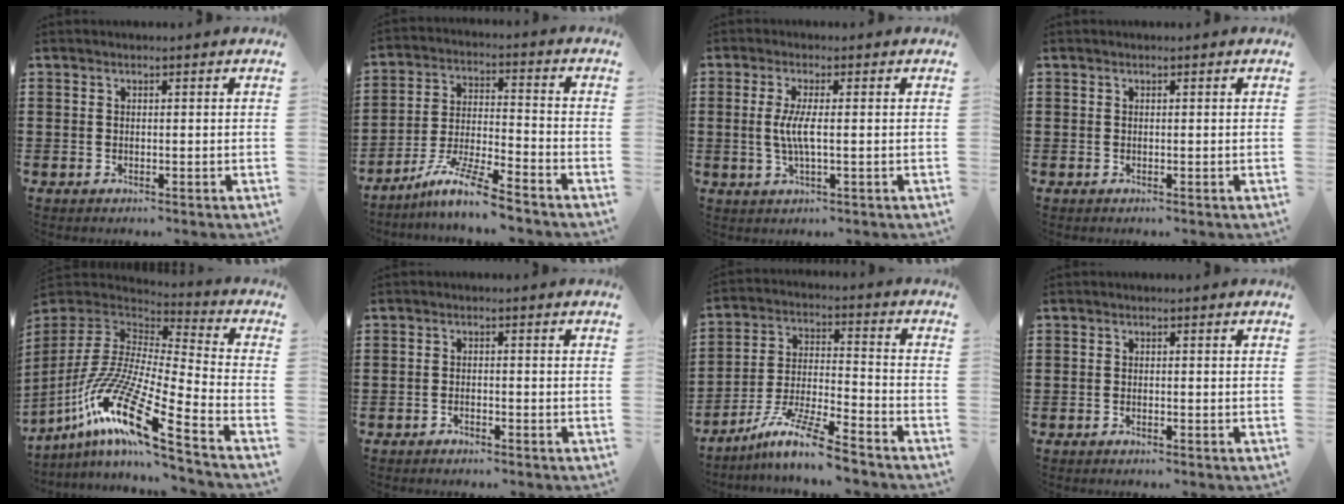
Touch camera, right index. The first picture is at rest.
{"total": 9.3, "force": [-7.8, 0.2, 5.0], "torque": [-0.102, 0.002, -0.154]}
{"total": 4.1, "force": [-0.2, 0.3, 4.1], "torque": [-0.095, -0.012, -0.012]}
{"total": 0.0}
{"total": 15.7, "force": [-9.6, 2.0, 12.3], "torque": [-0.272, -0.011, -0.191]}
{"total": 1.2, "force": [-1.2, 0.1, 0.3], "torque": [-0.010, -0.004, -0.023]}
{"total": 10.3, "force": [-8.6, 0.5, 5.7], "torque": [-0.115, 0.008, -0.171]}
{"total": 0.7, "force": [-0.7, -0.1, 0.3], "torque": [-0.008, -0.006, -0.012]}